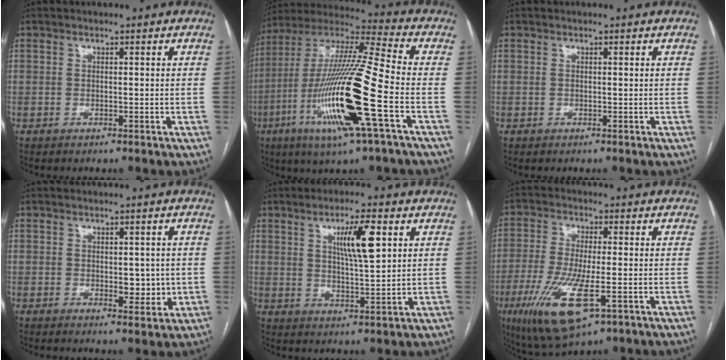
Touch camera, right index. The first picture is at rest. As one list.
[{"total": 22.3, "force": [-7.0, 0.7, 21.2], "torque": [-0.442, -0.028, -0.135]}, {"total": 0.0}, {"total": 3.9, "force": [-0.3, 1.9, 3.3], "torque": [-0.040, -0.003, 0.004]}, {"total": 7.9, "force": [3.0, 1.1, 7.2], "torque": [-0.126, 0.001, 0.052]}, {"total": 13.0, "force": [-5.0, 3.1, 11.6], "torque": [-0.237, -0.033, -0.078]}]